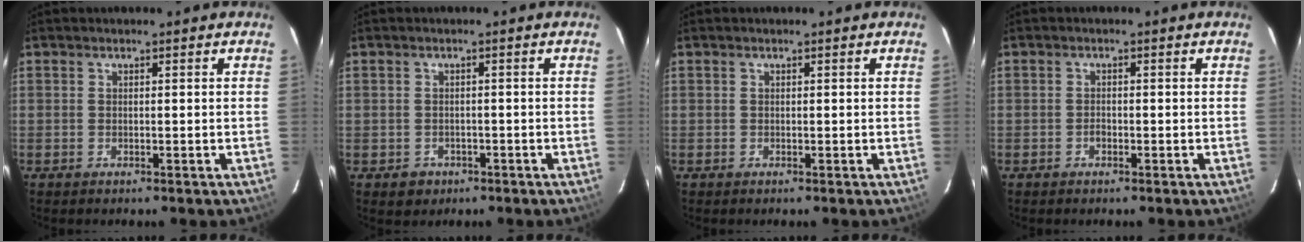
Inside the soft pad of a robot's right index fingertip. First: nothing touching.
{"total": 3.2, "force": [-1.1, 3.0, 0.4], "torque": [-0.013, 0.005, -0.012]}
{"total": 0.0}
{"total": 1.0, "force": [-0.6, 0.7, 0.4], "torque": [-0.008, 0.003, -0.011]}